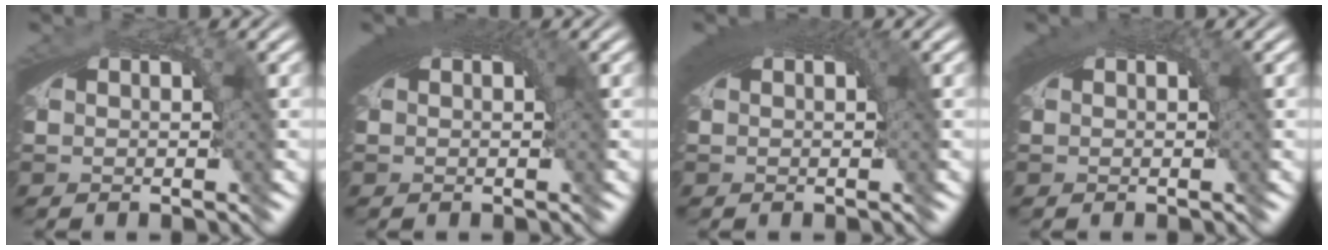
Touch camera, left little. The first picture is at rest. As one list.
[{"total": 4.3, "force": [1.5, 1.3, 3.8], "torque": [-0.046, 0.016, 0.018]}, {"total": 3.8, "force": [1.5, 1.0, 3.3], "torque": [-0.041, 0.014, 0.018]}, {"total": 2.0, "force": [0.8, 0.3, 1.9], "torque": [-0.026, 0.005, 0.013]}]